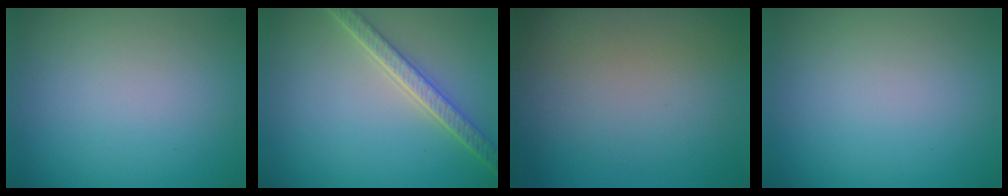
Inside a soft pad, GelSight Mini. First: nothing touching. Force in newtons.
{"total": 4.1, "press": 3.4, "slide": 2.2}
{"total": 0.0}
{"total": 0.0}